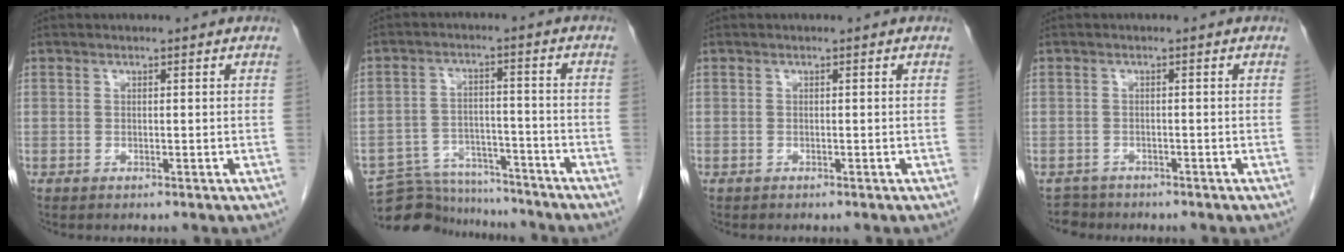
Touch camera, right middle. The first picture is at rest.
{"total": 11.7, "force": [-11.3, 3.1, 1.1], "torque": [-0.017, 0.018, -0.176]}
{"total": 0.0}
{"total": 2.2, "force": [-1.9, 0.9, -0.7], "torque": [0.006, -0.001, -0.034]}